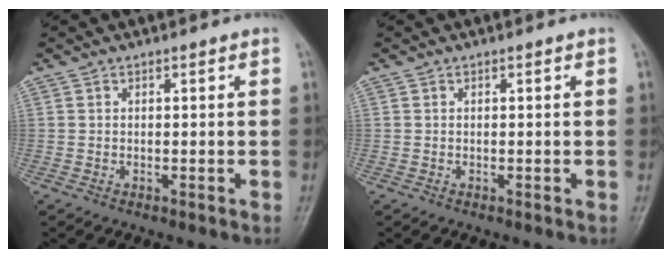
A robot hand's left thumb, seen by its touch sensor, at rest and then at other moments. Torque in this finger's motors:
{"motor_torque": [0.00, 0.00, 0.00, 0.00, 0.00]}